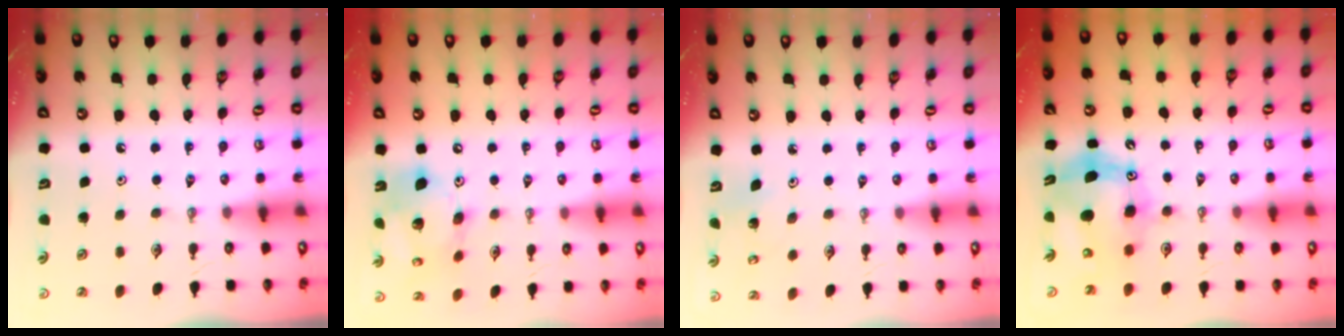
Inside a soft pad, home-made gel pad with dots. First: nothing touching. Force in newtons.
{"total": 16.7, "press": 16.4, "slide": 3.2}
{"total": 3.0, "press": 3.0, "slide": 0.1}
{"total": 12.7, "press": 12.4, "slide": 2.7}